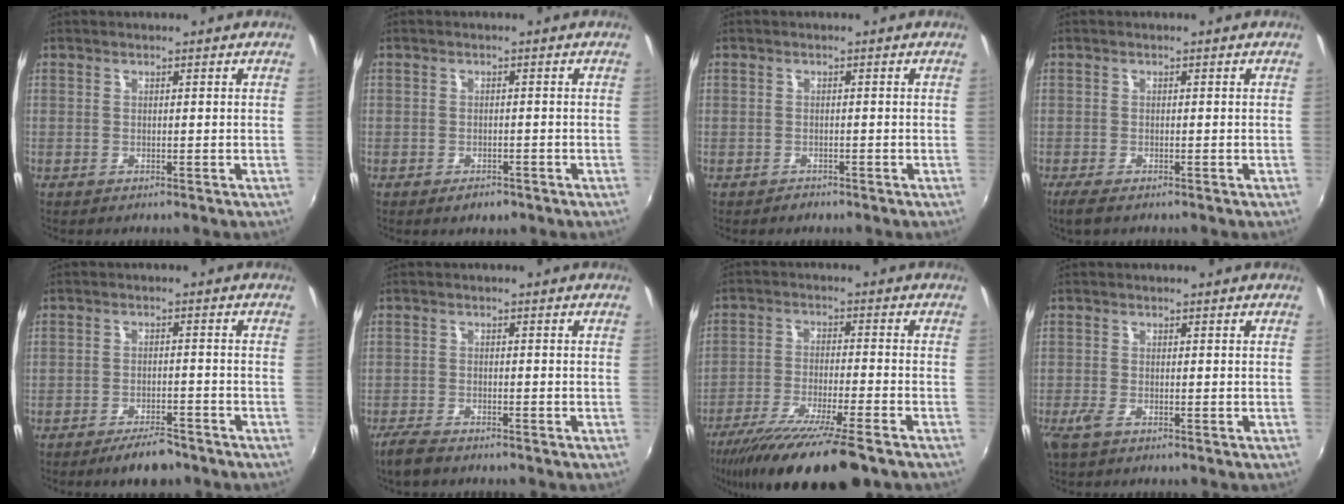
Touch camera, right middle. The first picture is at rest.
{"total": 2.4, "force": [-1.5, 1.6, 1.0], "torque": [-0.019, -0.002, -0.022]}
{"total": 1.4, "force": [-0.9, 1.1, -0.1], "torque": [-0.001, 0.005, -0.013]}
{"total": 2.8, "force": [-2.0, 0.6, 1.8], "torque": [-0.040, -0.011, -0.036]}
{"total": 5.7, "force": [-4.7, 1.7, 2.7], "torque": [-0.062, -0.001, -0.073]}
{"total": 4.2, "force": [-3.6, 1.0, 1.9], "torque": [-0.058, -0.012, -0.071]}
{"total": 16.4, "force": [-12.6, 1.0, 10.5], "torque": [-0.204, -0.044, -0.211]}
{"total": 2.3, "force": [-1.5, 0.7, 1.6], "torque": [-0.036, -0.009, -0.028]}